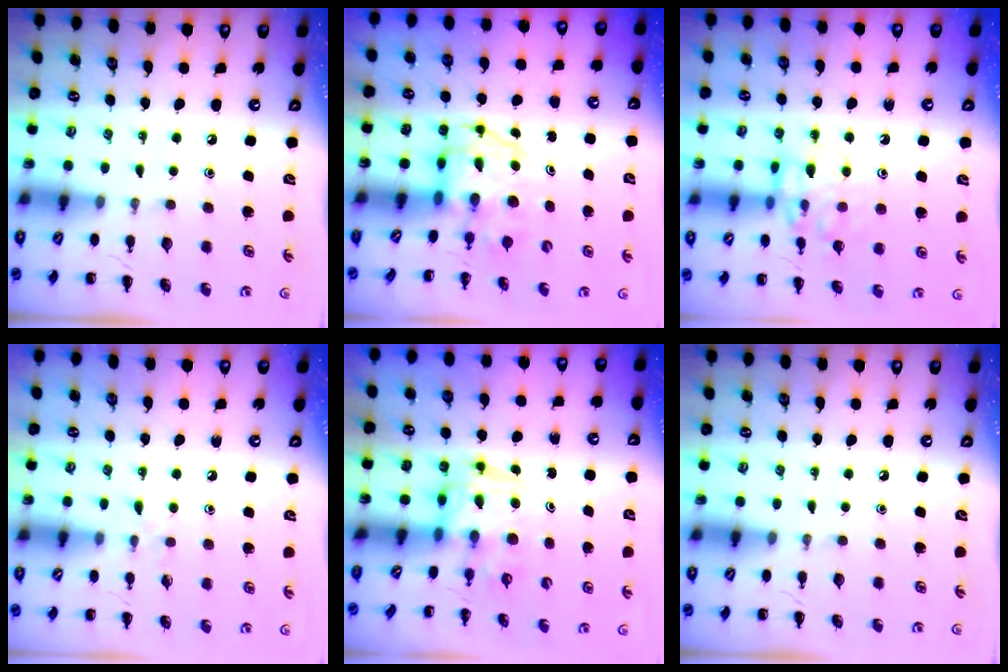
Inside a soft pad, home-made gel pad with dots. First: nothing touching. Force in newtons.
{"total": 3.7, "press": 3.7, "slide": 0.5}
{"total": 13.3, "press": 13.2, "slide": 1.0}
{"total": 4.9, "press": 4.4, "slide": 1.9}
{"total": 3.7, "press": 3.7, "slide": 0.7}
{"total": 0.0}